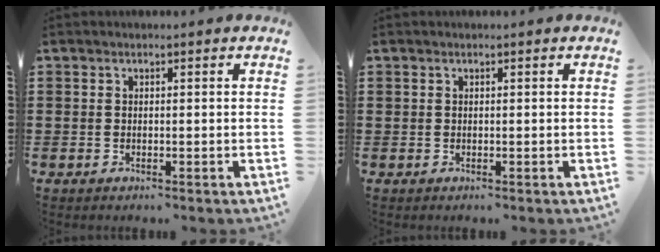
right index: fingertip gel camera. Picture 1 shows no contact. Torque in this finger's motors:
{"motor_torque": [-0.58, 0.92, -0.03, -0.01]}